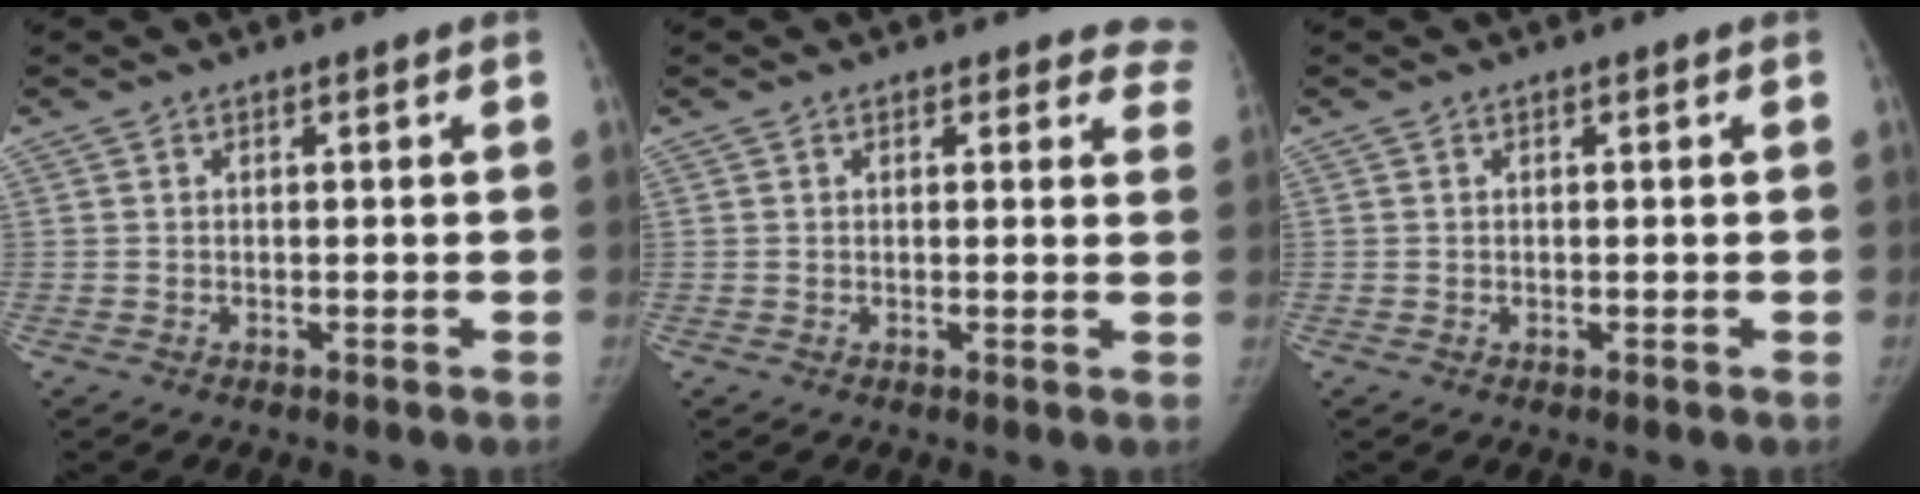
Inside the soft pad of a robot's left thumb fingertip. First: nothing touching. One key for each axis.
{"total": 5.7, "fx": 5.1, "fy": 2.5, "fz": 0.3, "tx": 0.053, "ty": -0.018, "tz": 0.026}
{"total": 0.0}